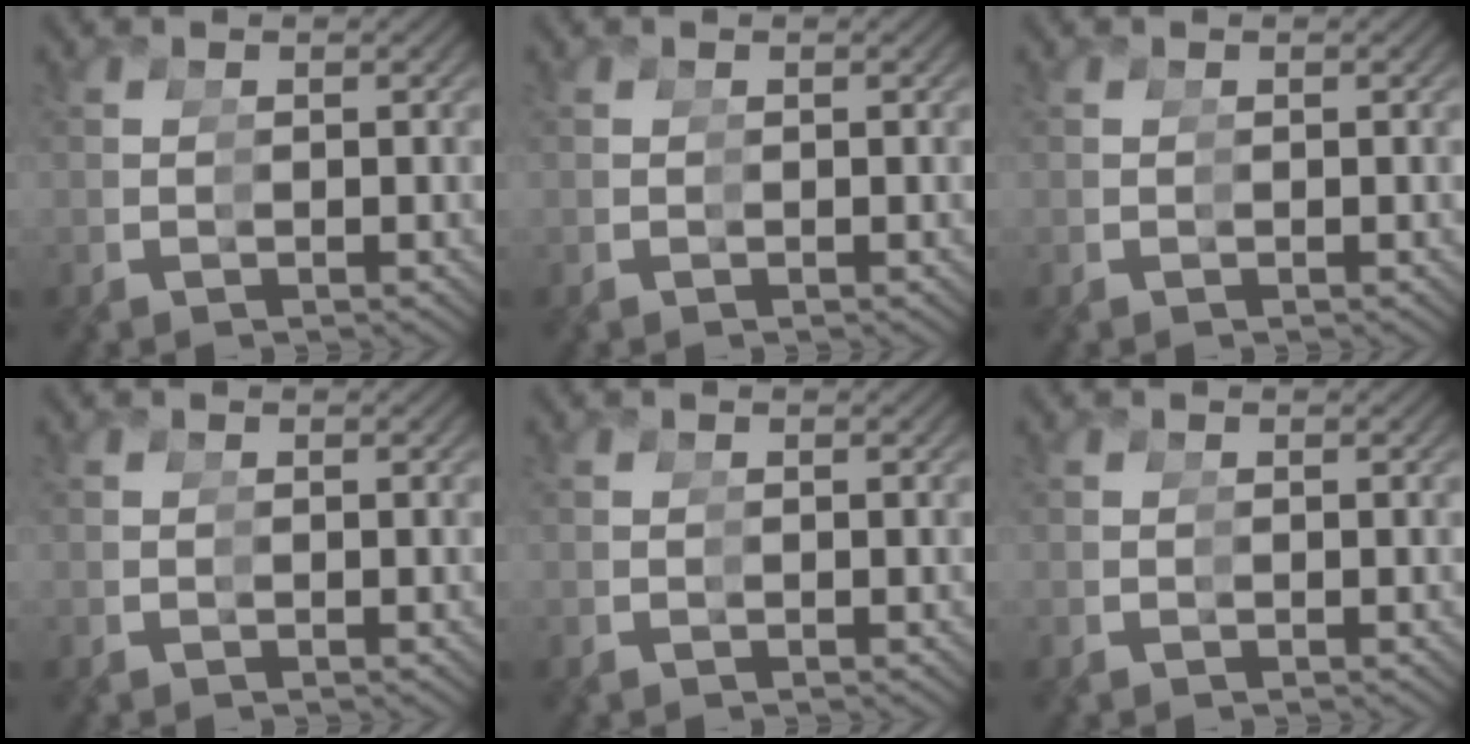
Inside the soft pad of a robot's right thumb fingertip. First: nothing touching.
{"total": 0.0}
{"total": 0.0}
{"total": 0.0}
{"total": 0.0}
{"total": 0.0}